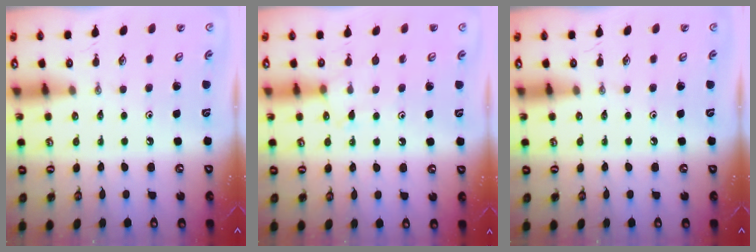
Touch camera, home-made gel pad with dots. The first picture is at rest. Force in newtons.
{"total": 5.2, "press": 5.1, "slide": 0.7}
{"total": 0.0}